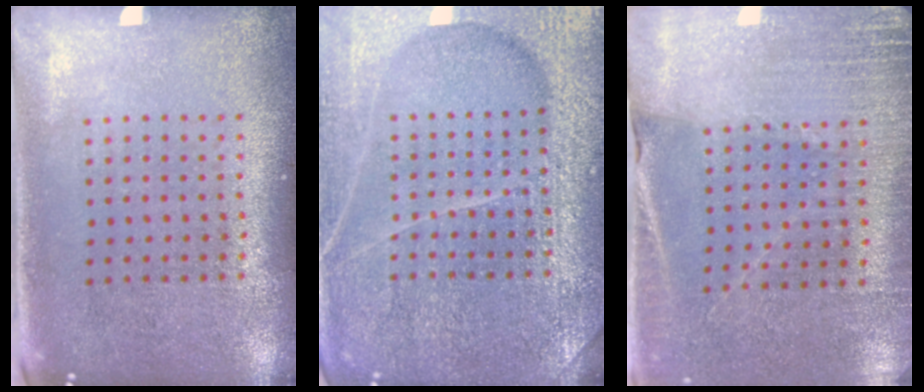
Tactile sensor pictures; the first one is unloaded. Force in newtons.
{"total": 6.6, "press": 6.5, "slide": 0.9}
{"total": 2.7, "press": 2.6, "slide": 0.3}